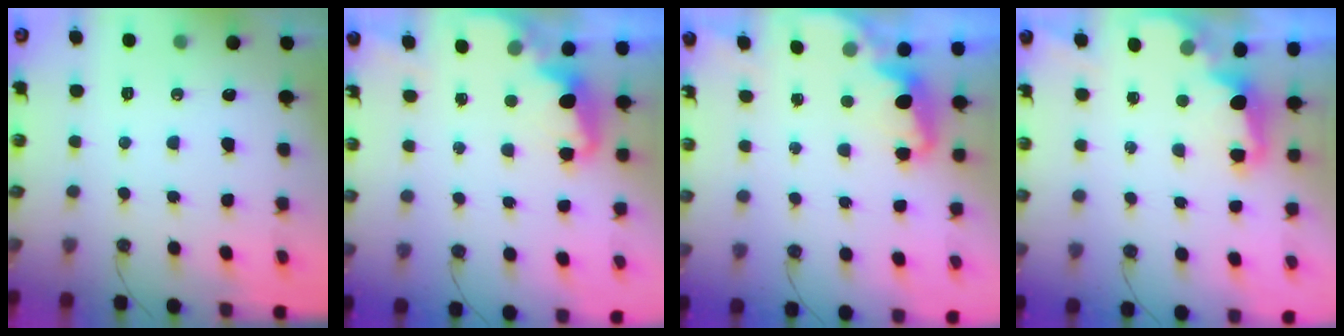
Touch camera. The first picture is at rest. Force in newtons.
{"total": 2.1, "press": 2.1, "slide": 0.6}
{"total": 2.5, "press": 2.4, "slide": 0.6}
{"total": 2.2, "press": 2.0, "slide": 0.8}